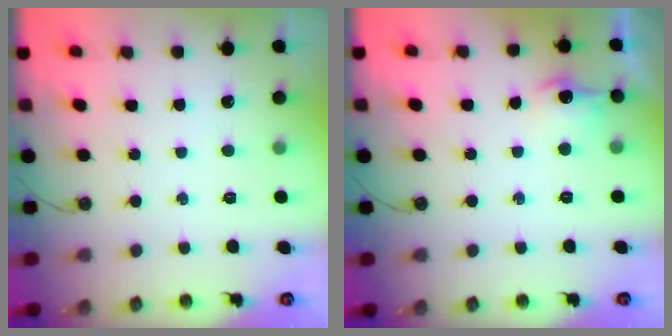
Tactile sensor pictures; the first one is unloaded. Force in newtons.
{"total": 8.0, "press": 8.0, "slide": 0.7}